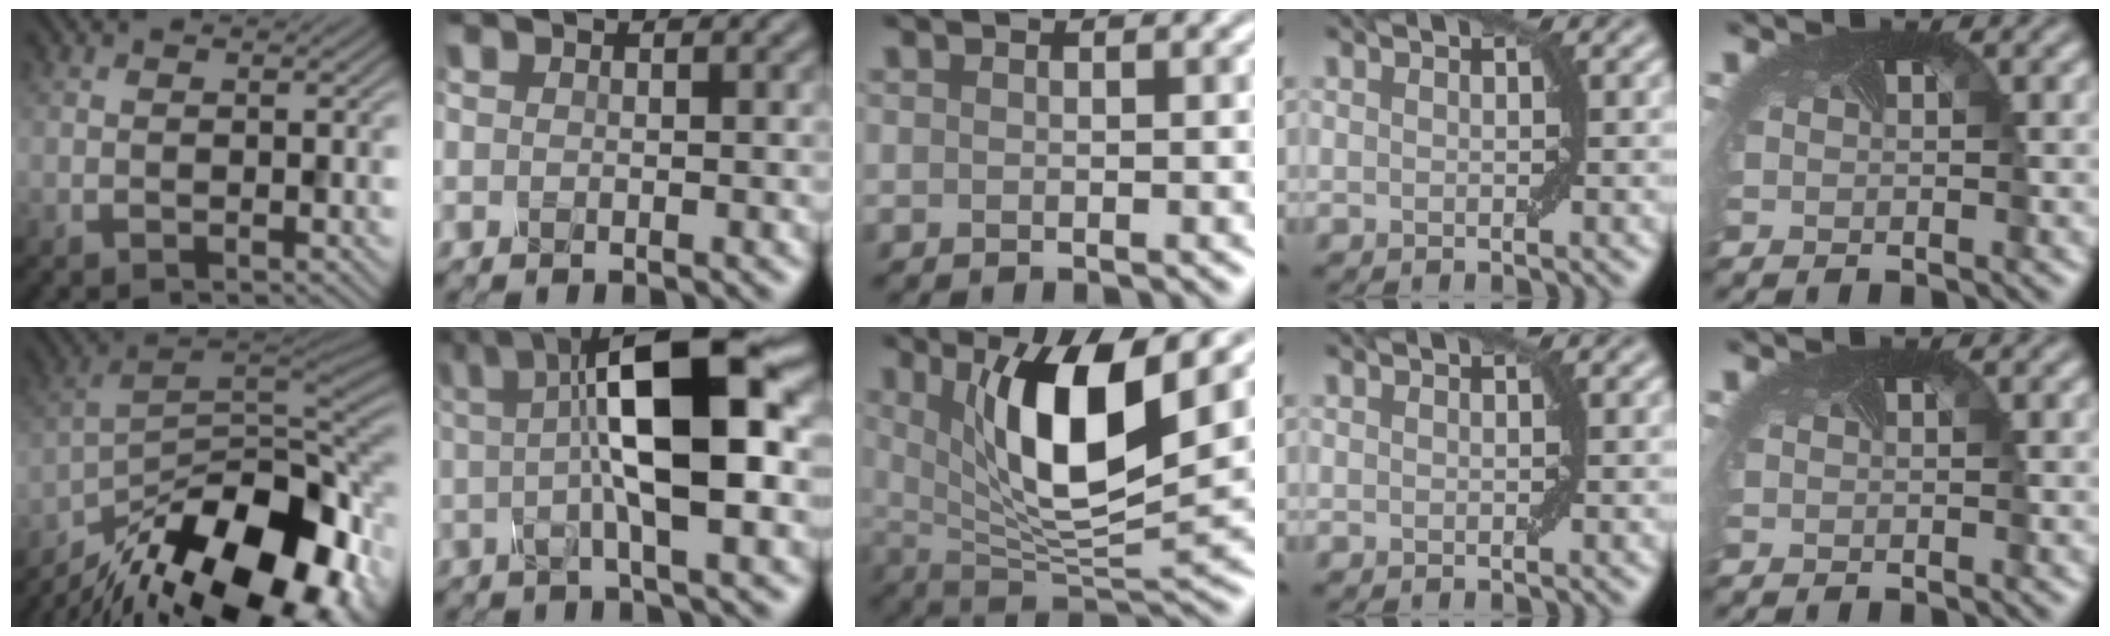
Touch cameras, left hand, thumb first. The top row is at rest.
{"thumb": {"total": 19.5, "force": [-12.7, 7.8, 12.6], "torque": [-0.215, -0.027, -0.198]}, "index": {"total": 10.7, "force": [1.5, 2.7, 10.2], "torque": [-0.154, 0.016, 0.020]}, "middle": {"total": 9.8, "force": [3.0, 3.0, 8.8], "torque": [-0.142, -0.018, 0.058]}}